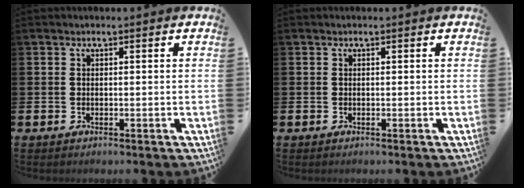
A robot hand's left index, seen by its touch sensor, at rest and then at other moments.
{"total": 0.0}